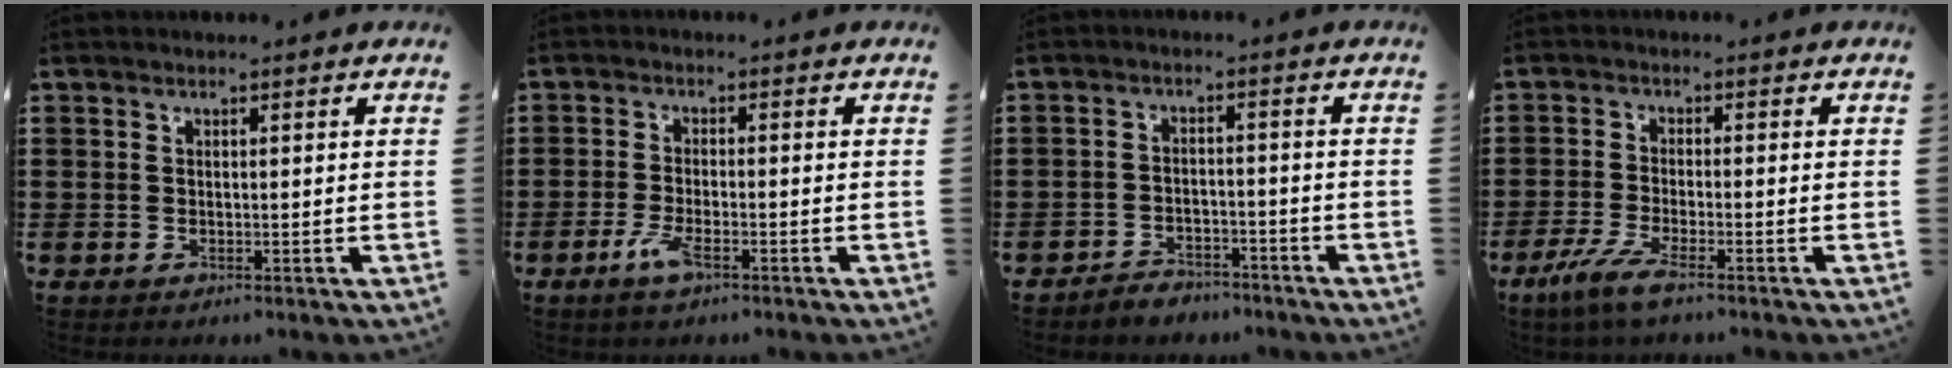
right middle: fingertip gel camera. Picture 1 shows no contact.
{"total": 3.8, "force": [-1.9, 1.1, 3.1], "torque": [-0.079, -0.006, -0.043]}
{"total": 3.2, "force": [-3.2, 0.5, -0.1], "torque": [-0.007, 0.000, -0.068]}
{"total": 4.8, "force": [-3.4, 0.4, 3.5], "torque": [-0.093, -0.021, -0.069]}